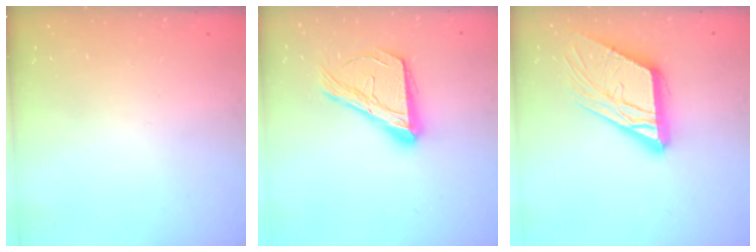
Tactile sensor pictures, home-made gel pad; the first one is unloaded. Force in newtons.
{"total": 17.3, "press": 17.2, "slide": 1.0}
{"total": 15.7, "press": 15.6, "slide": 1.8}